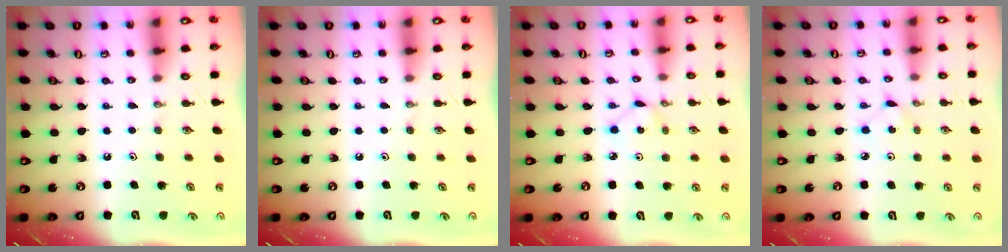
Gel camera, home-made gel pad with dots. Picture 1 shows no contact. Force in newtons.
{"total": 0.0}
{"total": 1.5, "press": 1.5, "slide": 0.2}
{"total": 3.0, "press": 3.0, "slide": 0.3}